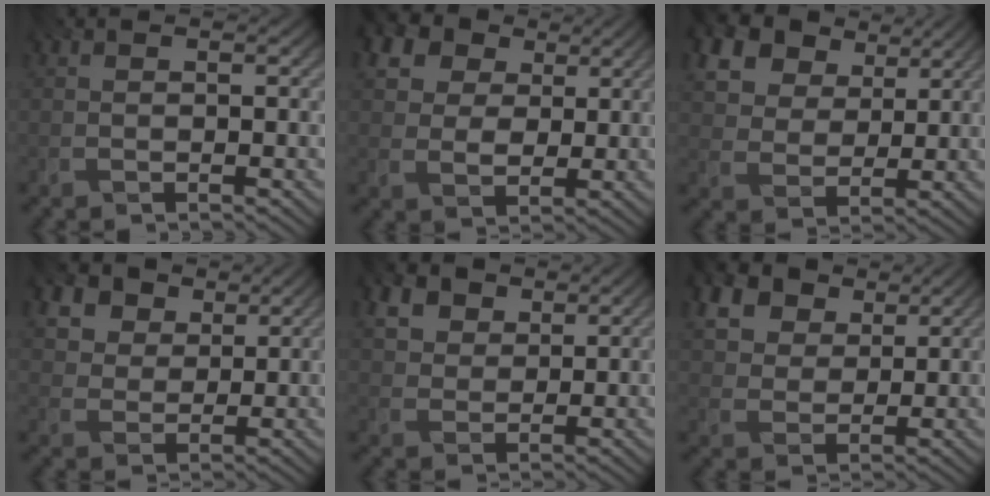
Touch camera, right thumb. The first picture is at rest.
{"total": 11.2, "force": [5.6, 8.1, 5.4], "torque": [-0.149, 0.015, 0.106]}
{"total": 14.6, "force": [8.0, 9.9, 7.2], "torque": [-0.200, 0.019, 0.165]}
{"total": 9.2, "force": [5.5, 6.2, 4.0], "torque": [-0.142, -0.010, 0.109]}
{"total": 5.8, "force": [3.0, 4.0, 2.9], "torque": [-0.087, -0.005, 0.061]}
{"total": 10.8, "force": [6.0, 7.2, 5.4], "torque": [-0.161, 0.003, 0.111]}